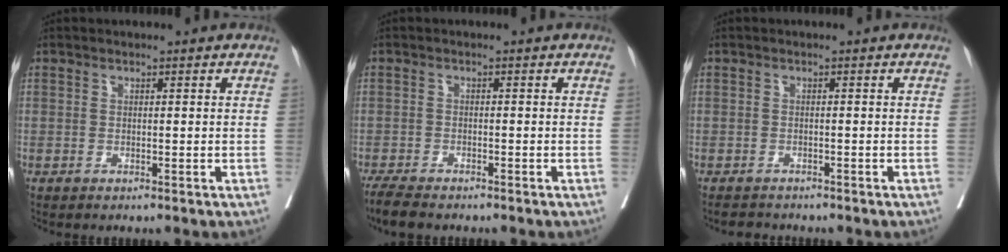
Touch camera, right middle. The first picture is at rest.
{"total": 4.6, "force": [-3.9, 0.9, 2.1], "torque": [-0.038, -0.012, -0.066]}
{"total": 2.4, "force": [-2.2, 1.0, 0.2], "torque": [-0.003, -0.004, -0.035]}